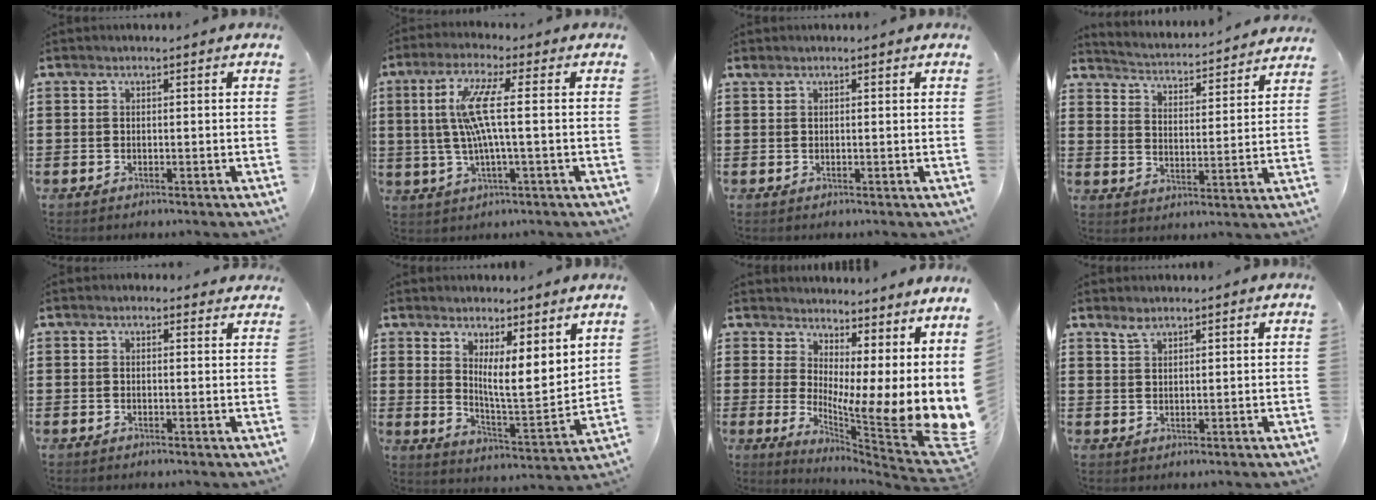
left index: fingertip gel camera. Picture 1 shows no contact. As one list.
[{"total": 9.0, "force": [0.9, 0.7, 8.9], "torque": [-0.195, -0.011, 0.001]}, {"total": 0.7, "force": [0.6, 0.0, 0.2], "torque": [-0.007, 0.000, 0.012]}, {"total": 2.9, "force": [2.8, -0.3, -0.4], "torque": [-0.015, -0.035, 0.038]}, {"total": 1.2, "force": [1.0, 0.5, 0.1], "torque": [-0.005, 0.004, 0.019]}, {"total": 5.7, "force": [4.3, 0.9, 3.6], "torque": [-0.070, -0.044, 0.069]}, {"total": 8.3, "force": [0.6, 4.5, 7.0], "torque": [-0.110, -0.056, 0.012]}, {"total": 2.3, "force": [2.0, 0.8, 0.8], "torque": [-0.021, 0.002, 0.038]}]